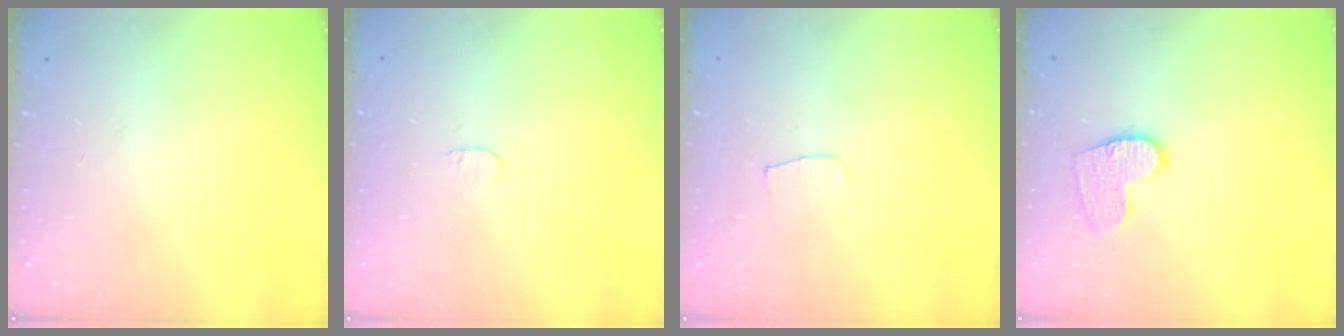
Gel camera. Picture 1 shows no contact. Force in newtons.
{"total": 3.3, "press": 3.3, "slide": 0.3}
{"total": 4.3, "press": 4.2, "slide": 0.4}
{"total": 10.4, "press": 10.4, "slide": 0.7}